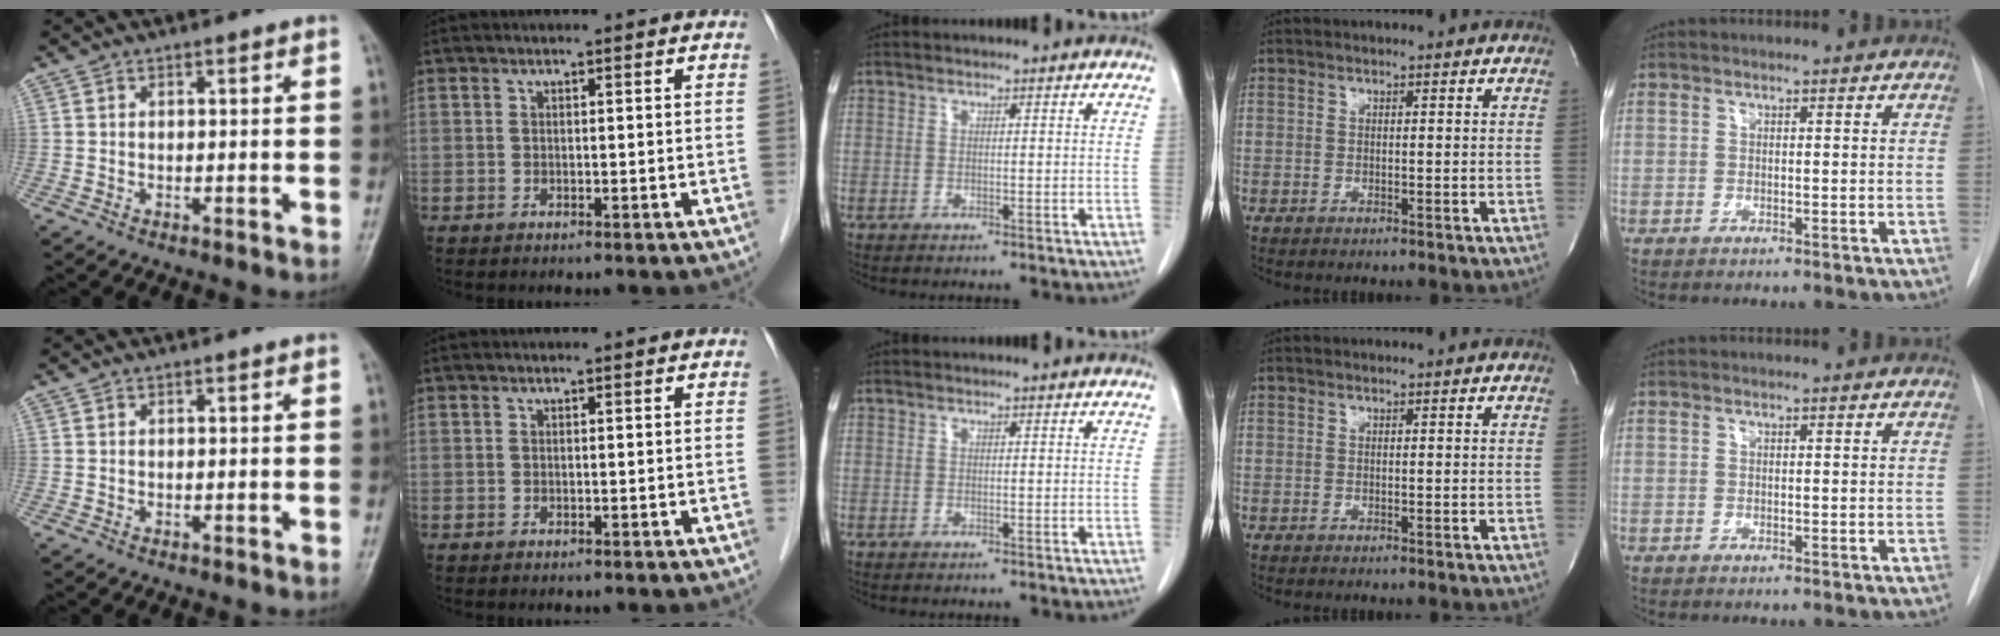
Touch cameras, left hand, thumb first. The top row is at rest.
{}